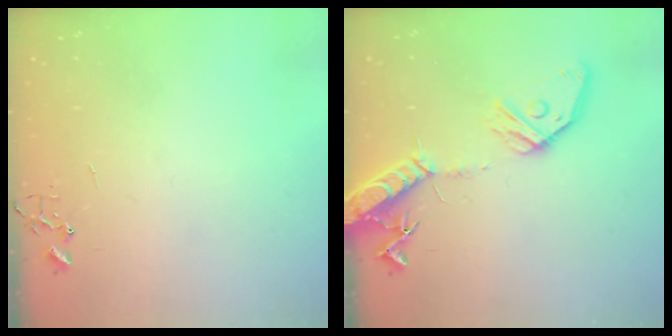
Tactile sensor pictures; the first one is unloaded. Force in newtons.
{"total": 16.6, "press": 16.2, "slide": 3.2}